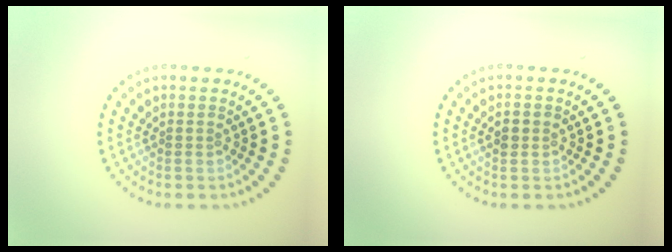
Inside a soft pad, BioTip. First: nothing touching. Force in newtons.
{"total": 1.5, "press": 1.5, "slide": 0.1}